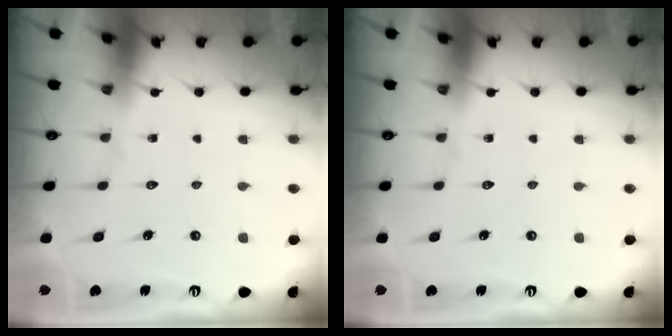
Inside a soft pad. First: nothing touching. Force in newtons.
{"total": 0.0}